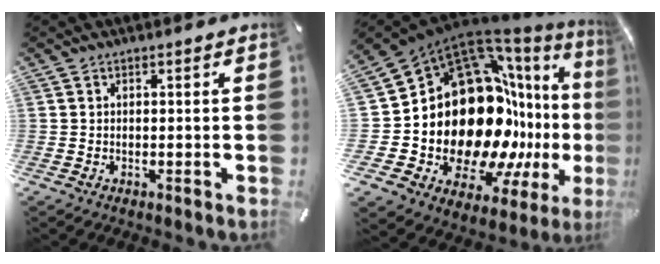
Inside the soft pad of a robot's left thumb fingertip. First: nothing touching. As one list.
[{"total": 27.2, "force": [-1.0, 18.1, 20.3], "torque": [-0.312, -0.104, 0.042]}]